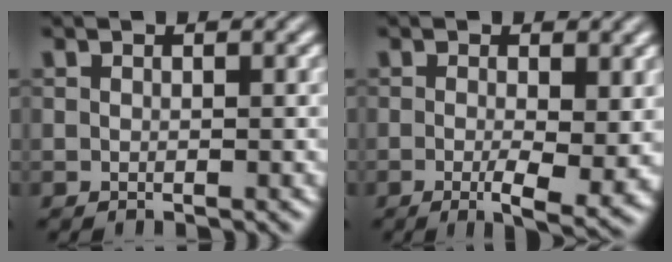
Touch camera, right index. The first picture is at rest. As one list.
[{"total": 4.8, "force": [-1.9, 1.1, 4.3], "torque": [-0.065, -0.026, -0.022]}]